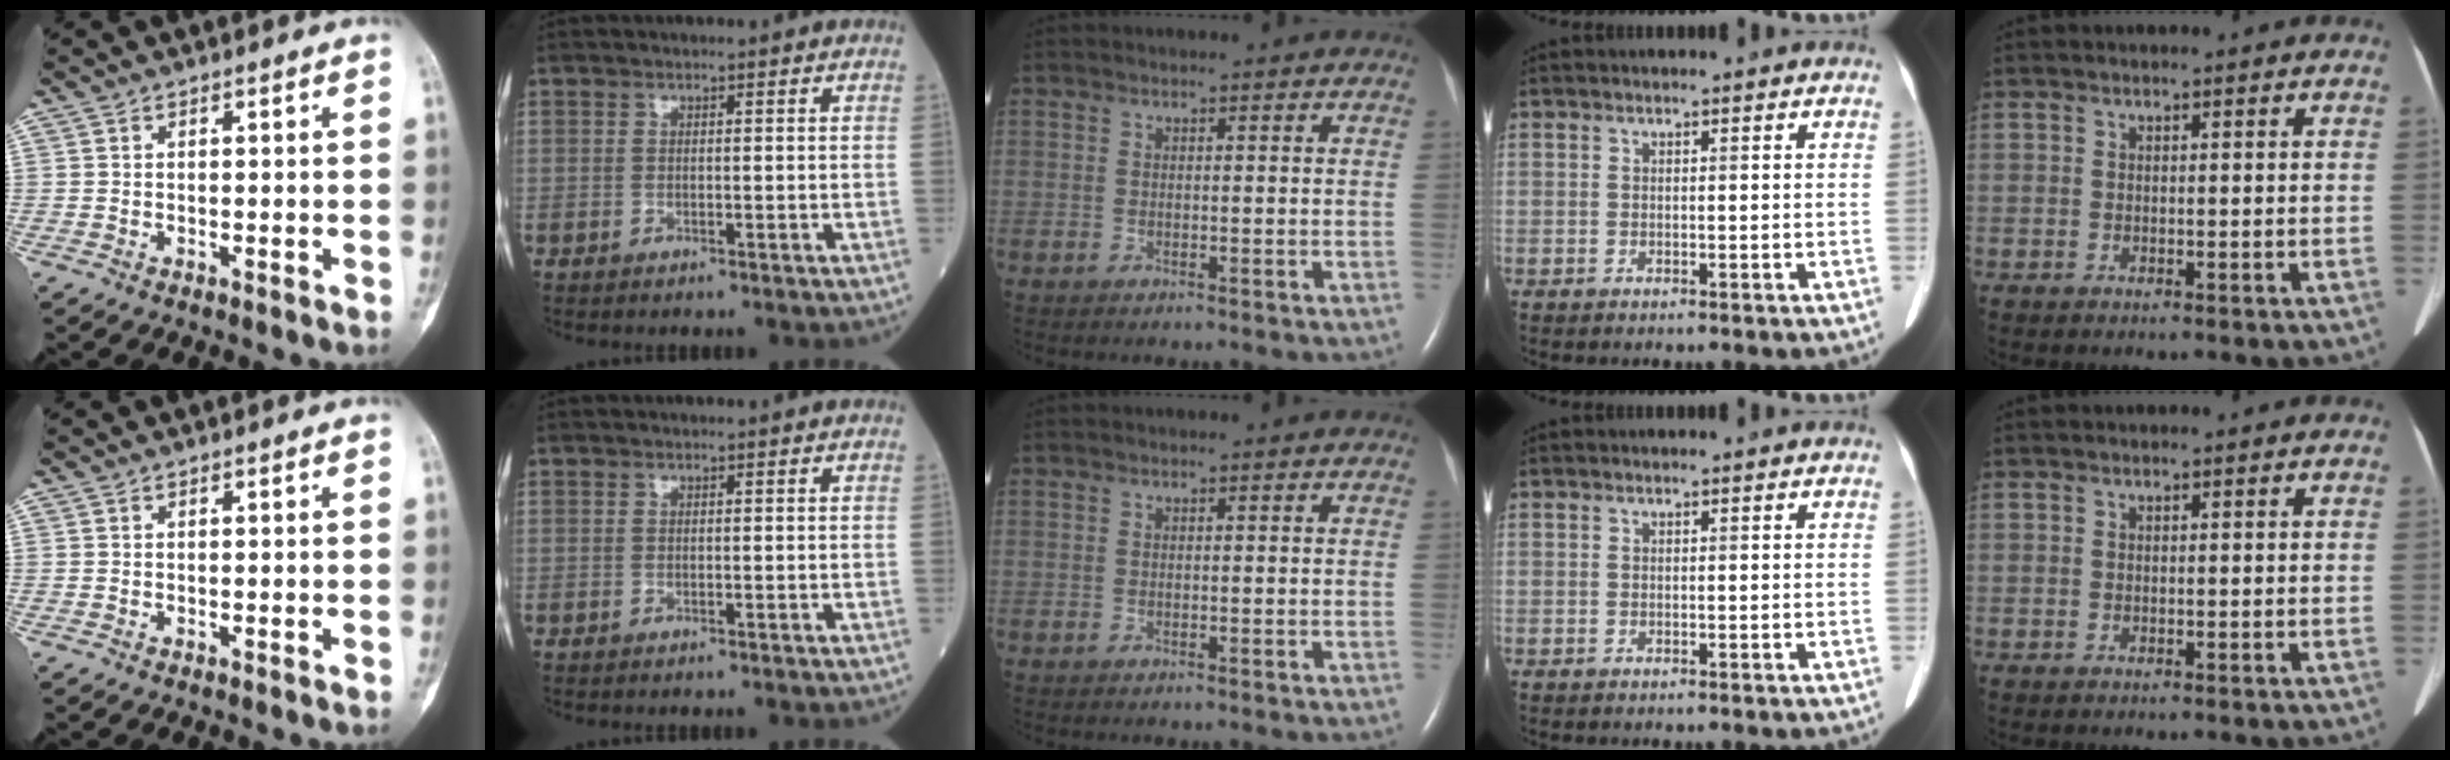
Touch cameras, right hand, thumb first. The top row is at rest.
{}